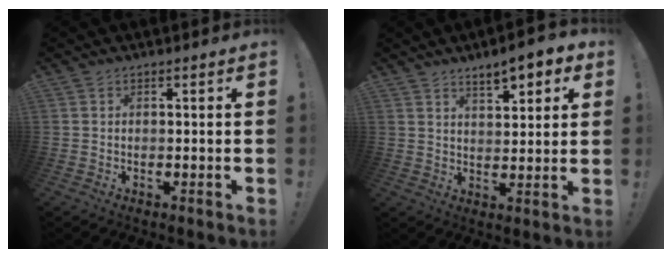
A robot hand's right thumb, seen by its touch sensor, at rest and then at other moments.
{"total": 7.4, "force": [5.1, 2.2, 4.9], "torque": [-0.070, -0.028, 0.088]}